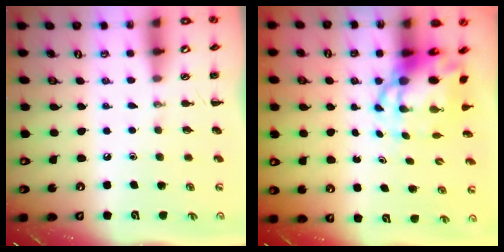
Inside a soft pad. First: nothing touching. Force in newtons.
{"total": 7.3, "press": 7.0, "slide": 1.9}